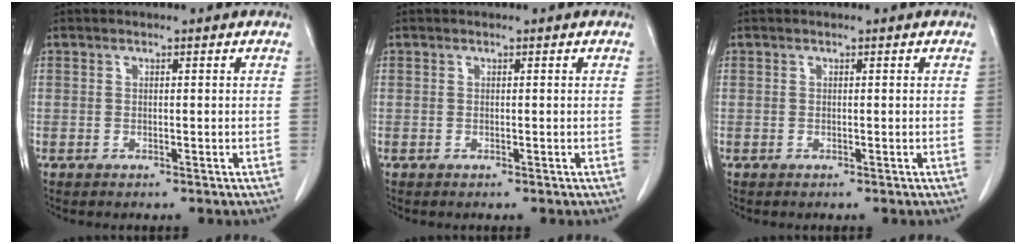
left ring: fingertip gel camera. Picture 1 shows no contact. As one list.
[{"total": 0.0}, {"total": 0.0}]